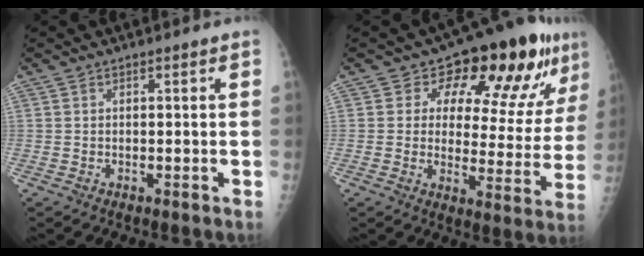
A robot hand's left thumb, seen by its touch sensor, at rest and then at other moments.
{"total": 16.8, "force": [9.7, 8.2, 10.9], "torque": [-0.091, -0.049, 0.125]}